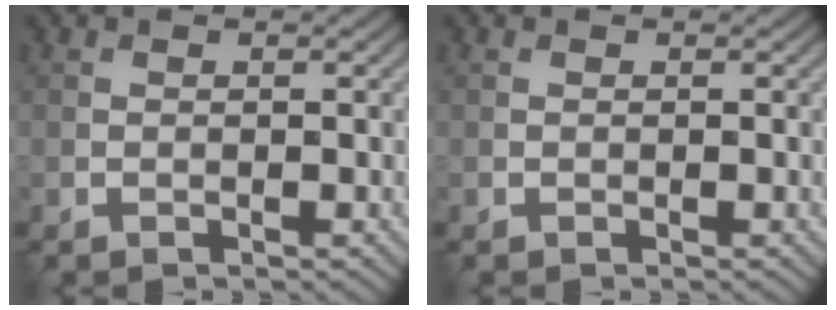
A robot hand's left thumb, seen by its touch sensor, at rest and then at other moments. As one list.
[{"total": 0.0}]